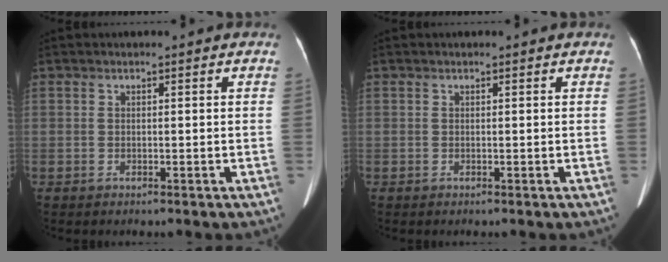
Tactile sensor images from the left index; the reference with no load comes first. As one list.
[{"total": 0.0}]